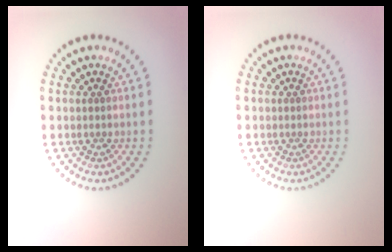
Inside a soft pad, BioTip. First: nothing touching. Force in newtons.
{"total": 0.0}